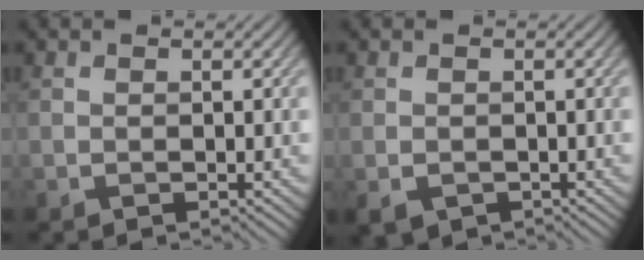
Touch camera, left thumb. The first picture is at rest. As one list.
[{"total": 1.8, "force": [-0.9, 1.3, 0.9], "torque": [-0.020, -0.010, -0.019]}]